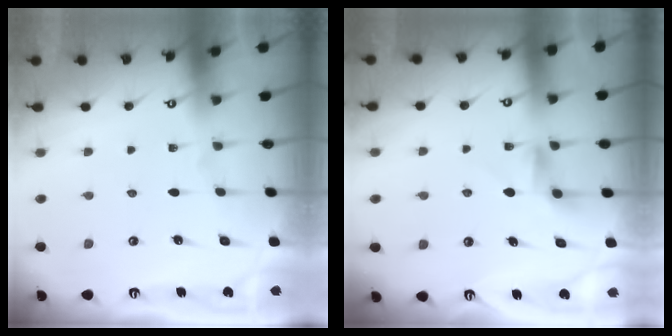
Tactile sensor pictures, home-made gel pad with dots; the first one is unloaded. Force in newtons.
{"total": 4.0, "press": 3.9, "slide": 0.5}